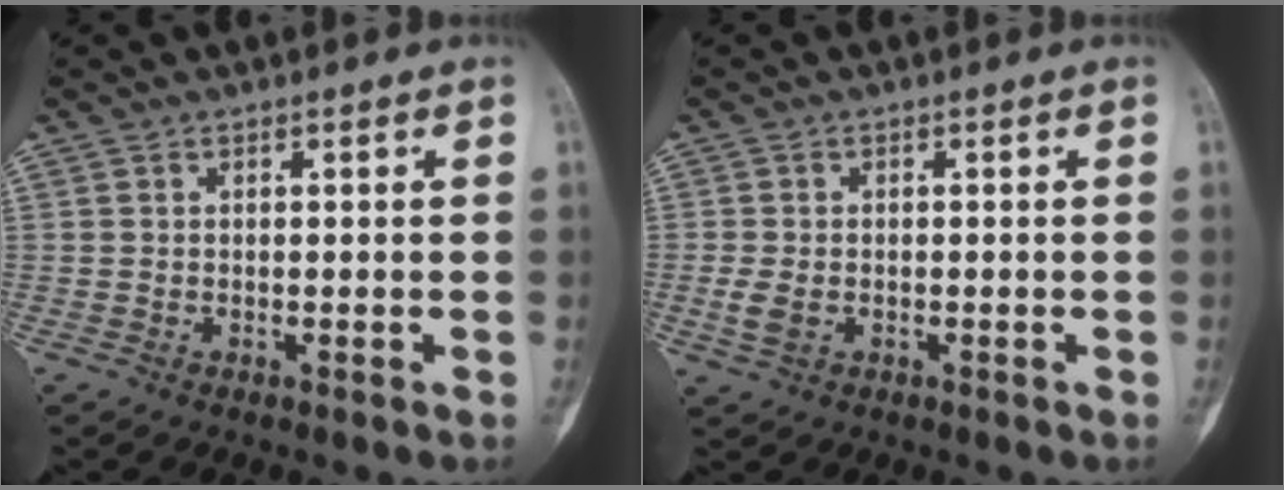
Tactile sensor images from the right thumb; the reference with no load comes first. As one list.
[{"total": 3.4, "force": [-0.8, 2.3, 2.3], "torque": [-0.054, 0.000, -0.015]}]